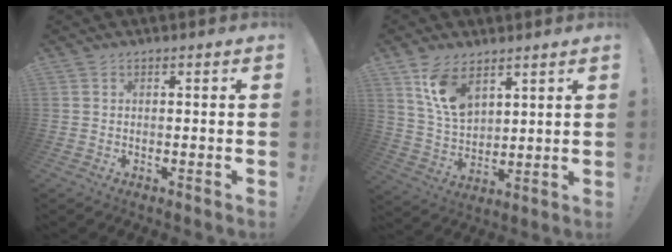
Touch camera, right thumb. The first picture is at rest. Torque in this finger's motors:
{"motor_torque": [0.79, 0.93, 0.11, 0.20, 0.07]}